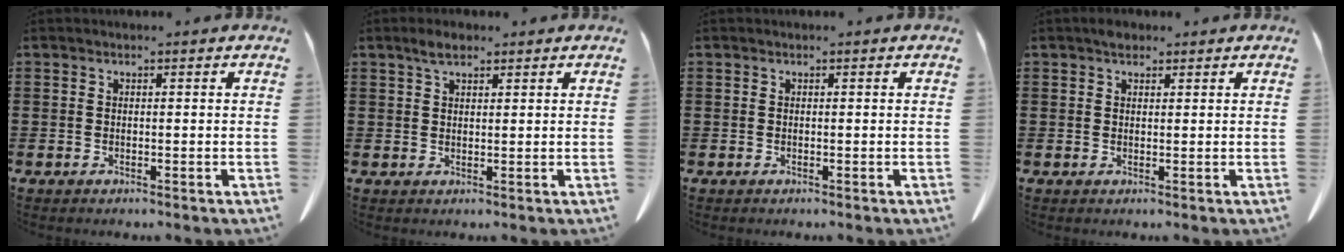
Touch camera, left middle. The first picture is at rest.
{"total": 2.6, "force": [1.8, 0.8, 1.7], "torque": [-0.036, 0.003, 0.034]}
{"total": 0.0}
{"total": 1.6, "force": [1.1, 0.8, 0.7], "torque": [-0.009, -0.001, 0.020]}